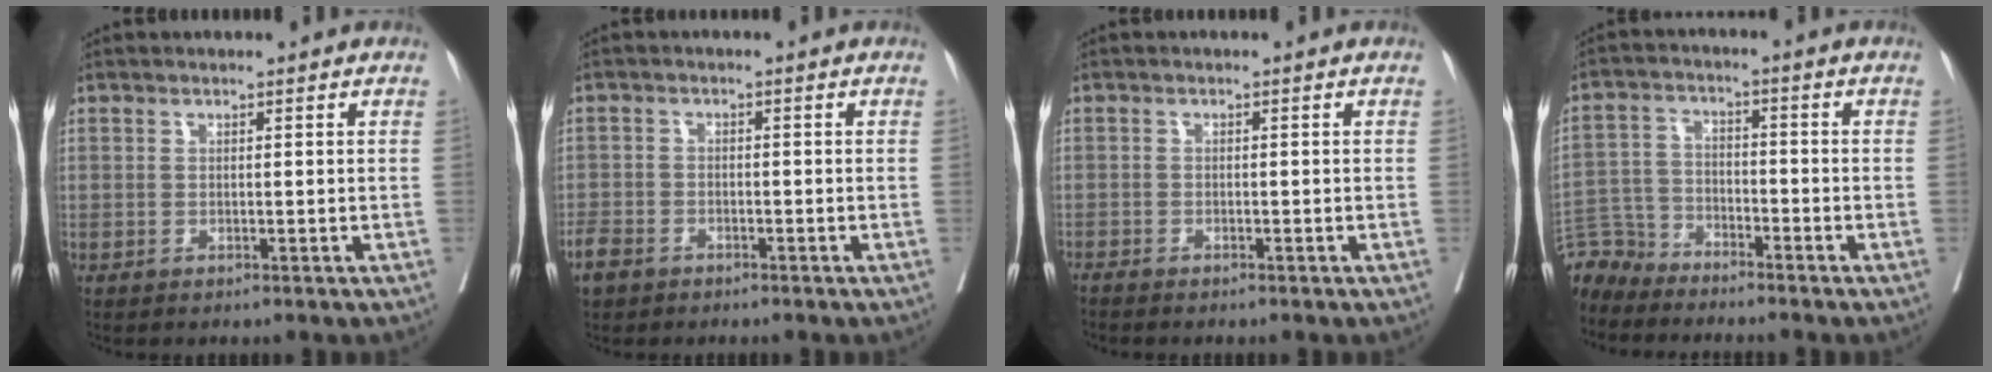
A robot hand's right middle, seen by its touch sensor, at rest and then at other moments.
{"total": 3.4, "force": [-2.5, 1.9, 1.1], "torque": [-0.029, -0.001, -0.046]}
{"total": 1.5, "force": [-1.4, -0.5, 0.5], "torque": [-0.010, -0.001, -0.028]}
{"total": 6.1, "force": [-5.8, 1.4, -1.2], "torque": [0.023, 0.007, -0.119]}